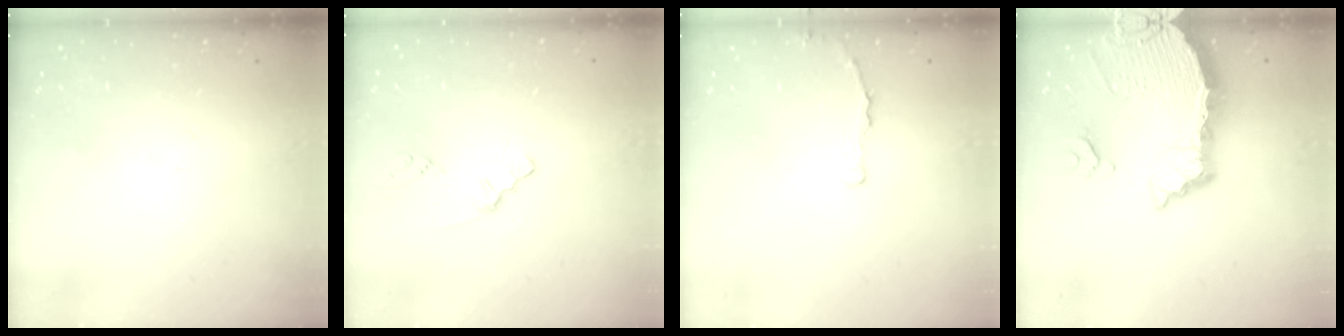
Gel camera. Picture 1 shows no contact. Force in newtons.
{"total": 0.8, "press": 0.8, "slide": 0.2}
{"total": 2.3, "press": 2.3, "slide": 0.4}
{"total": 10.4, "press": 10.3, "slide": 1.3}